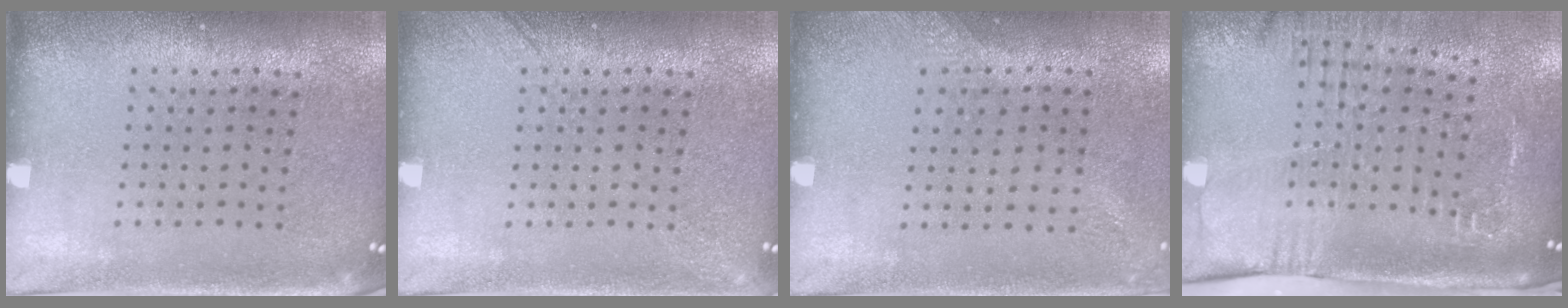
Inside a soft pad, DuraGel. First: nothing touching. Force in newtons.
{"total": 1.2, "press": 1.2, "slide": 0.2}
{"total": 1.4, "press": 1.1, "slide": 0.9}
{"total": 2.7, "press": 2.1, "slide": 1.6}